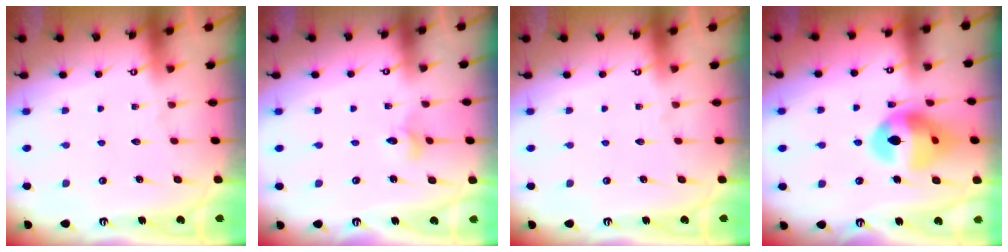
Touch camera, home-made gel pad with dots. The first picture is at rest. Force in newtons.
{"total": 2.8, "press": 2.8, "slide": 0.3}
{"total": 0.0}
{"total": 14.4, "press": 13.5, "slide": 5.0}